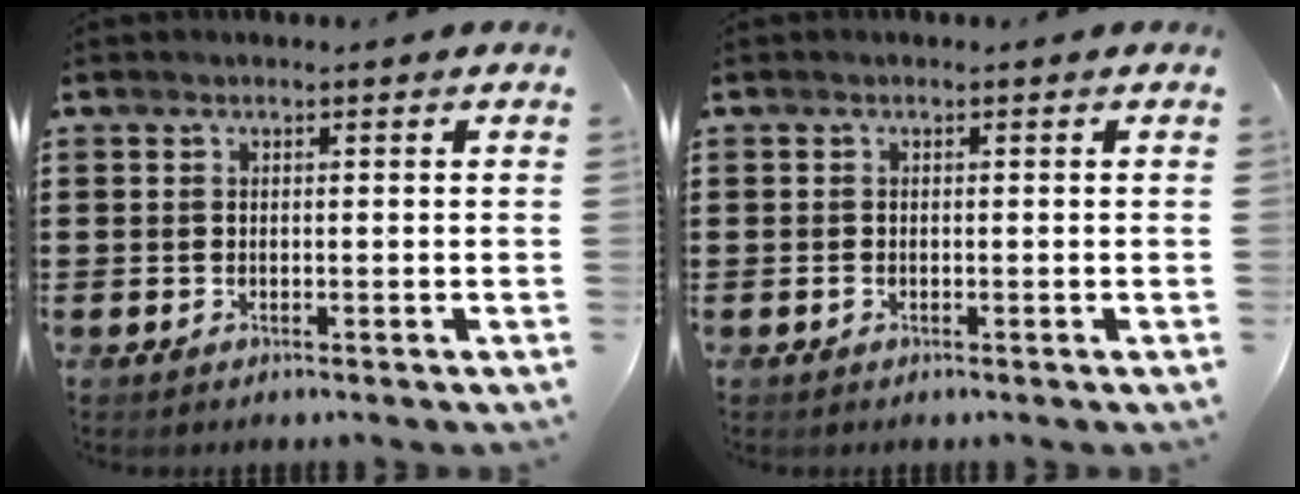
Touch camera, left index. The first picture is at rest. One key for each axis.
{"total": 0.6, "fx": -0.3, "fy": 0.3, "fz": 0.4, "tx": -0.010, "ty": -0.003, "tz": -0.005}